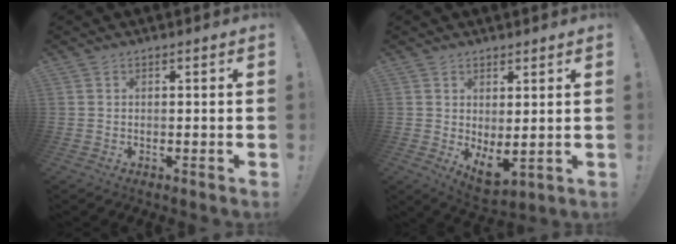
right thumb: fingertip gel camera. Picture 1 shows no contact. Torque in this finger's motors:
{"motor_torque": [0.41, 0.91, 0.20, -0.13, 0.04]}